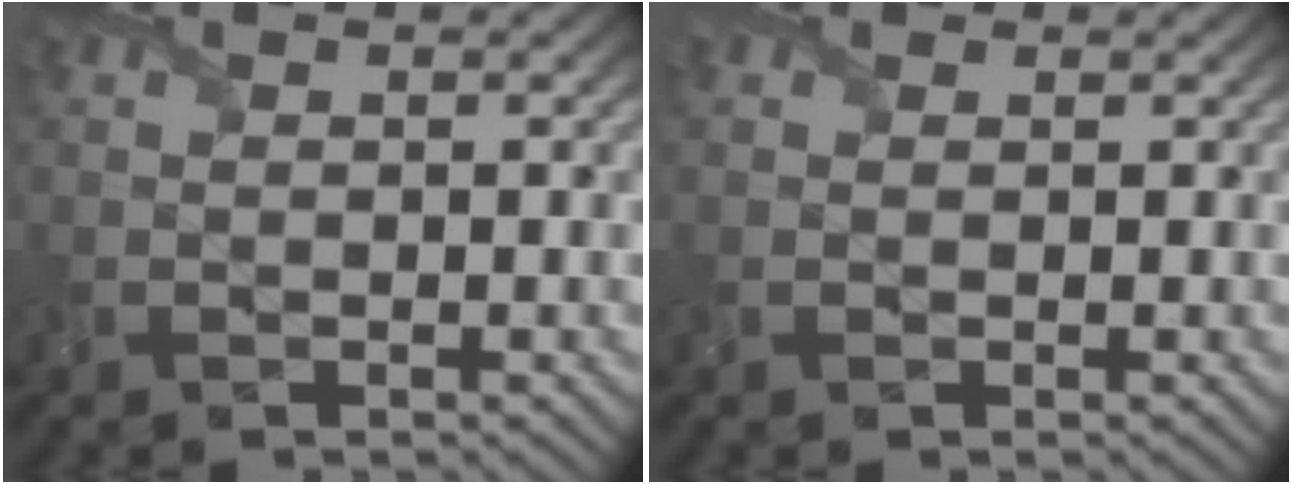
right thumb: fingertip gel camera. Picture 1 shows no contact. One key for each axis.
{"total": 0.8, "fx": 0.5, "fy": 0.6, "fz": 0.1, "tx": -0.002, "ty": -0.003, "tz": 0.004}